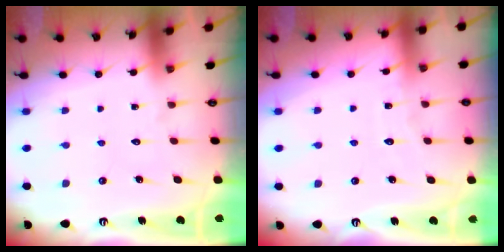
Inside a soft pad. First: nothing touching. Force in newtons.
{"total": 4.3, "press": 4.3, "slide": 0.5}